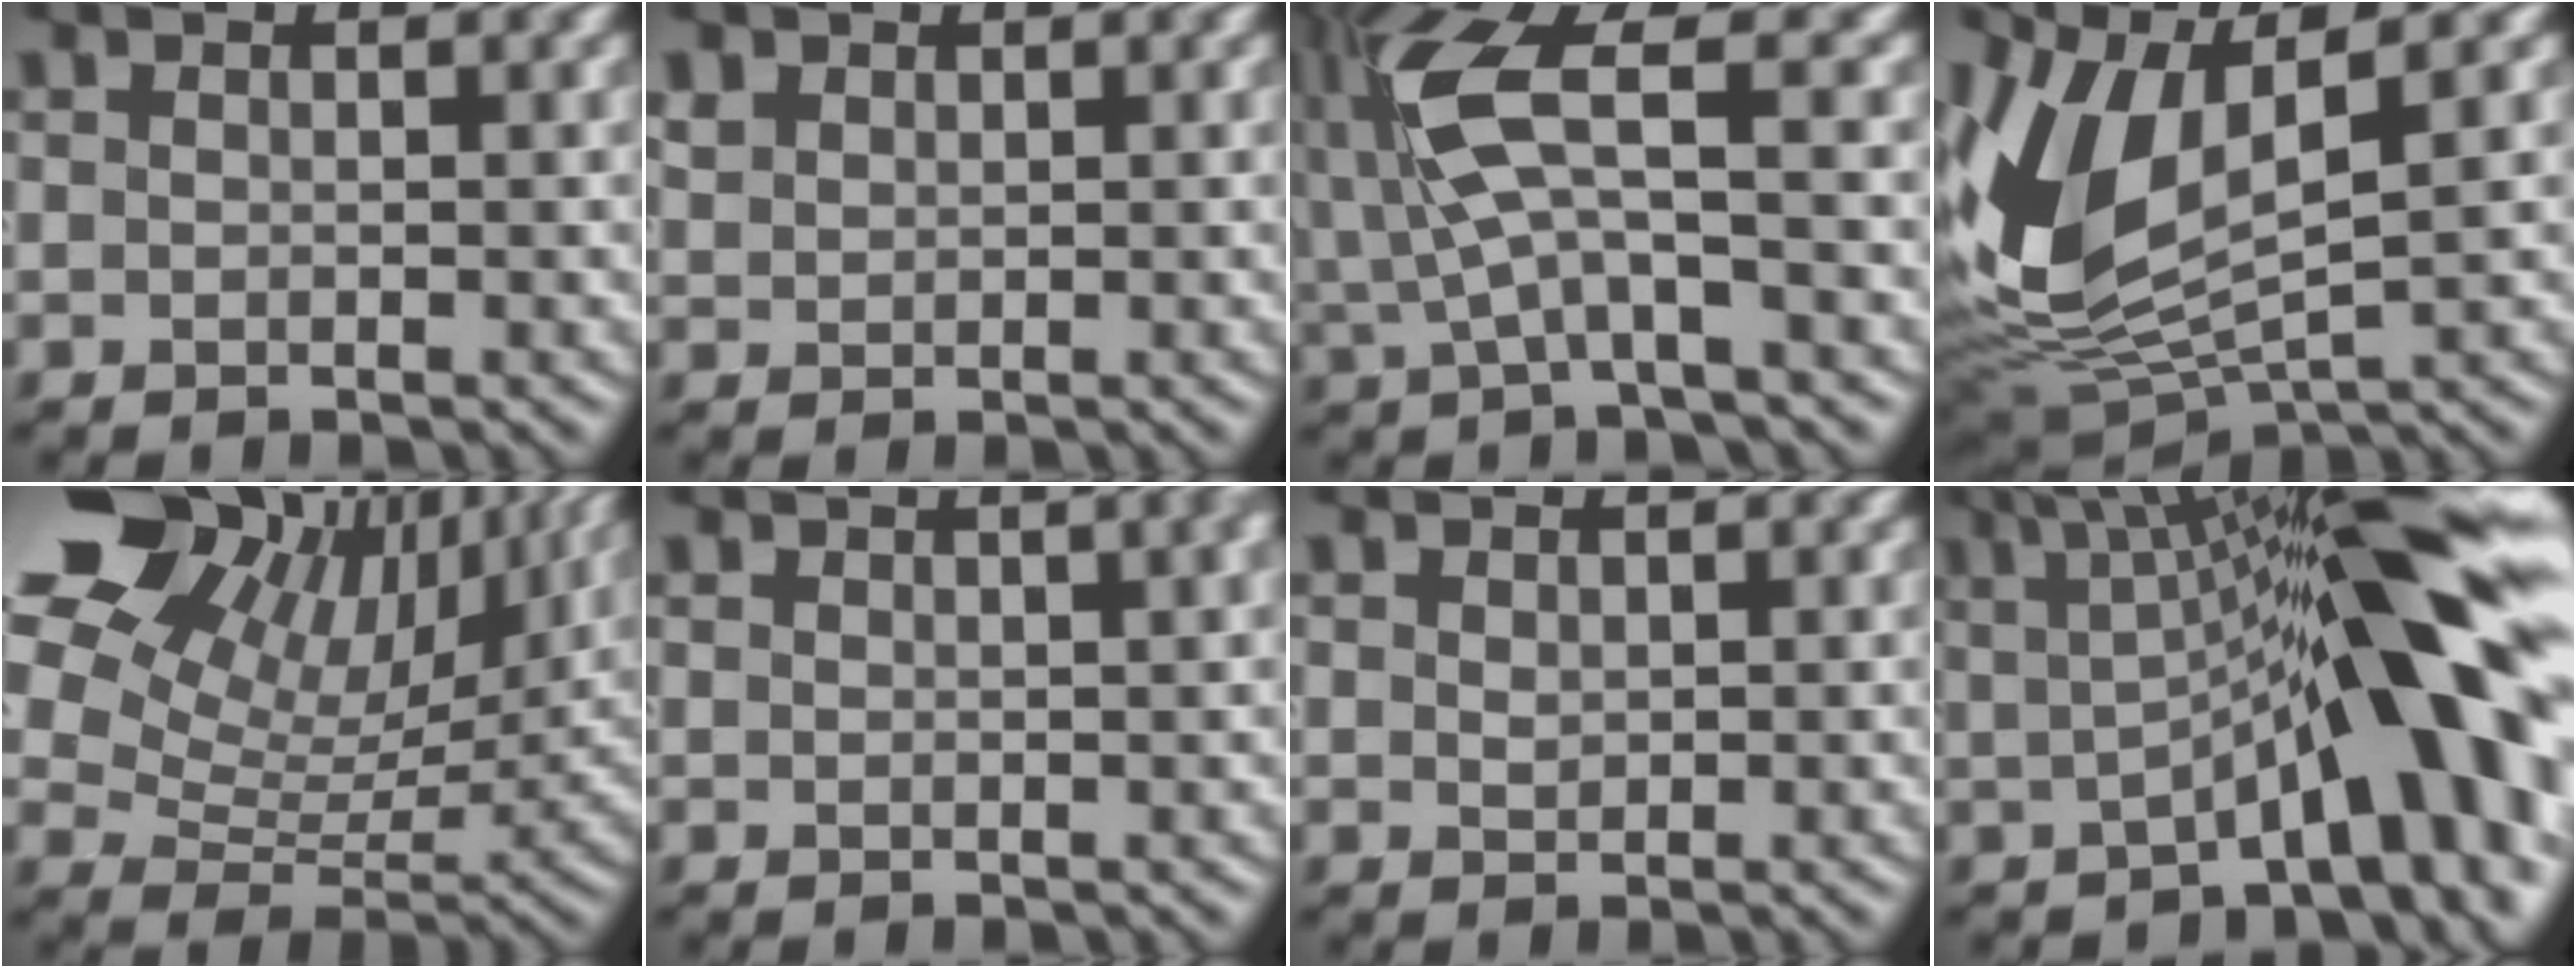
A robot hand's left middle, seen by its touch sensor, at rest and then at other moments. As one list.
[{"total": 0.9, "force": [0.7, 0.5, -0.2], "torque": [0.005, 0.006, 0.019]}, {"total": 6.9, "force": [1.3, 2.2, 6.4], "torque": [-0.147, 0.014, 0.022]}, {"total": 10.9, "force": [2.1, 4.9, 9.5], "torque": [-0.223, 0.002, 0.047]}, {"total": 15.1, "force": [9.0, 8.6, 8.6], "torque": [-0.185, 0.056, 0.148]}, {"total": 3.9, "force": [1.5, 2.1, 2.9], "torque": [0.003, 0.030, 0.015]}, {"total": 0.6, "force": [0.3, 0.4, 0.4], "torque": [-0.007, 0.006, 0.010]}, {"total": 12.2, "force": [0.0, 2.7, 11.9], "torque": [-0.143, 0.029, -0.002]}]